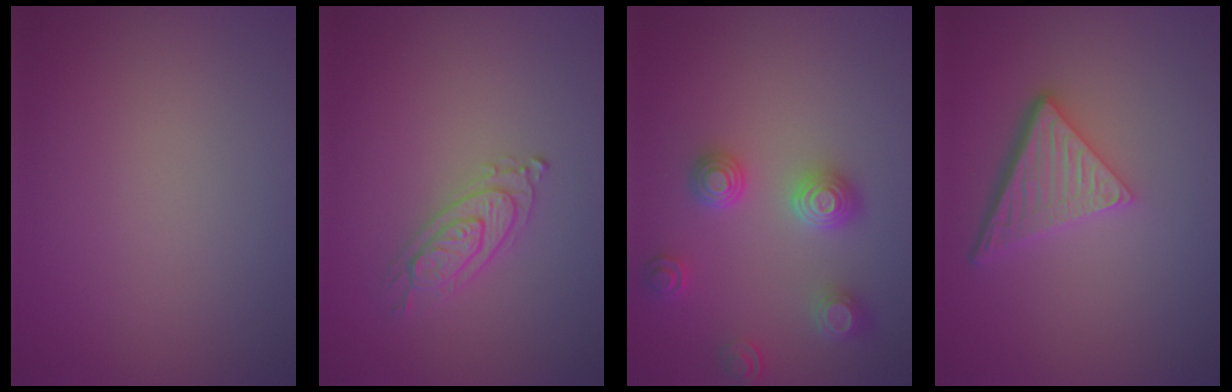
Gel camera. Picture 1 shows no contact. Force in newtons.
{"total": 2.2, "press": 2.1, "slide": 0.4}
{"total": 3.5, "press": 3.4, "slide": 0.8}
{"total": 4.8, "press": 3.5, "slide": 3.4}